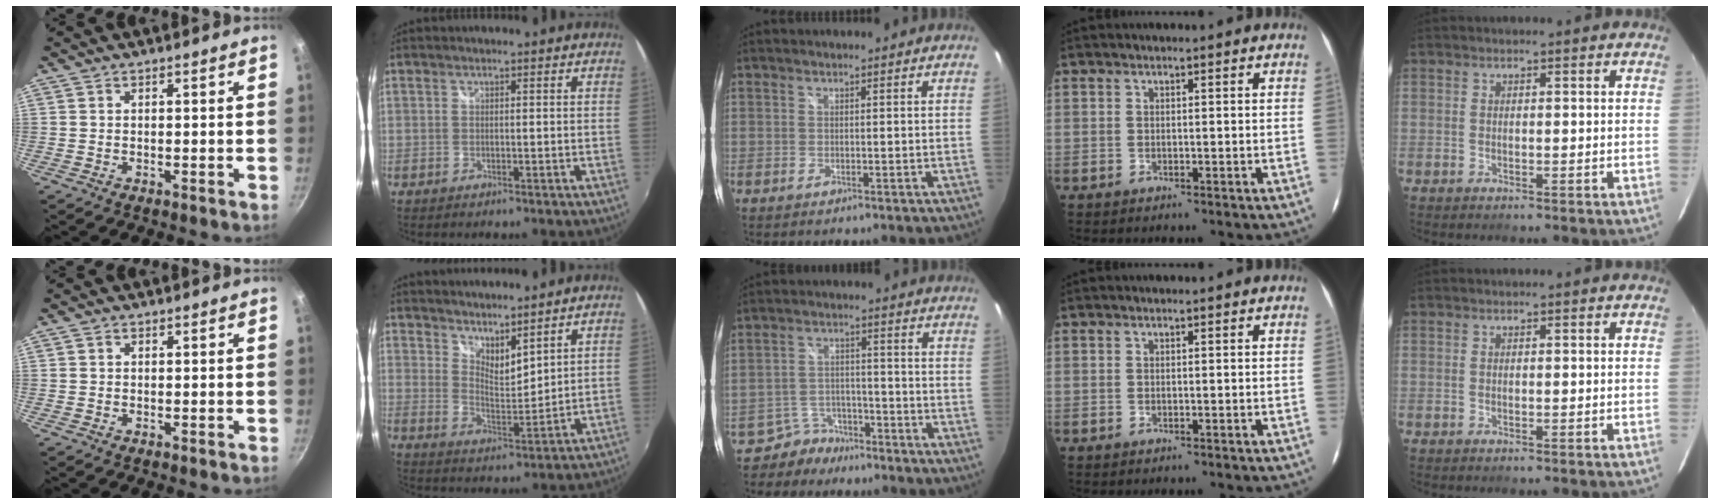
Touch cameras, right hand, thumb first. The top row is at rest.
{"thumb": {"total": 0.6, "force": [0.1, 0.5, 0.2], "torque": [-0.003, 0.004, 0.002]}, "index": {"total": 7.4, "force": [6.5, 1.9, 3.0], "torque": [-0.042, -0.008, 0.115]}, "middle": {"total": 5.8, "force": [-4.8, 3.2, 0.1], "torque": [-0.012, 0.017, -0.079]}}